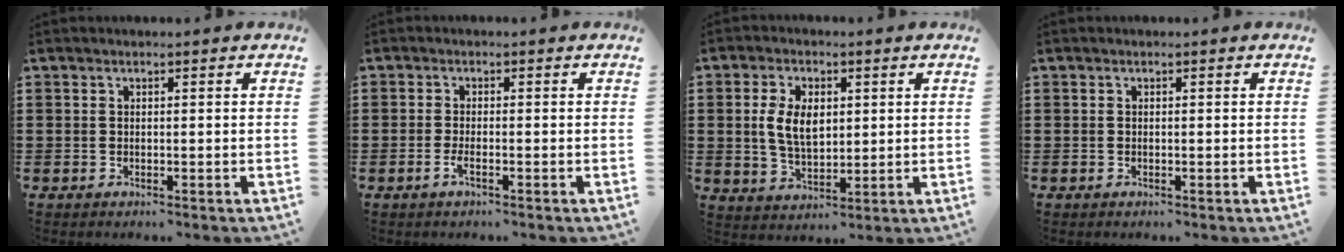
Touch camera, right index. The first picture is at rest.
{"total": 1.8, "force": [-0.8, 0.3, 1.6], "torque": [-0.035, -0.004, -0.018]}
{"total": 6.7, "force": [0.9, 4.0, 5.2], "torque": [-0.115, 0.007, 0.009]}
{"total": 0.0}